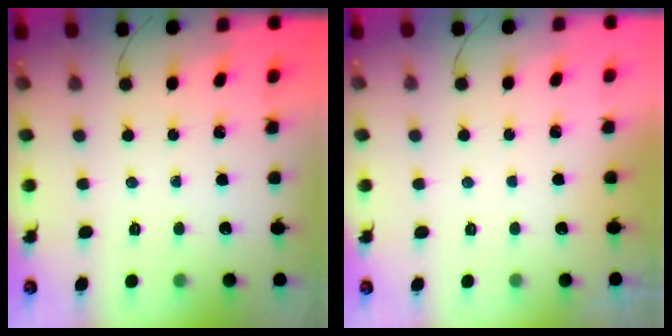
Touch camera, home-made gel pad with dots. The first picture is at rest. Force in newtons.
{"total": 3.0, "press": 3.0, "slide": 0.1}